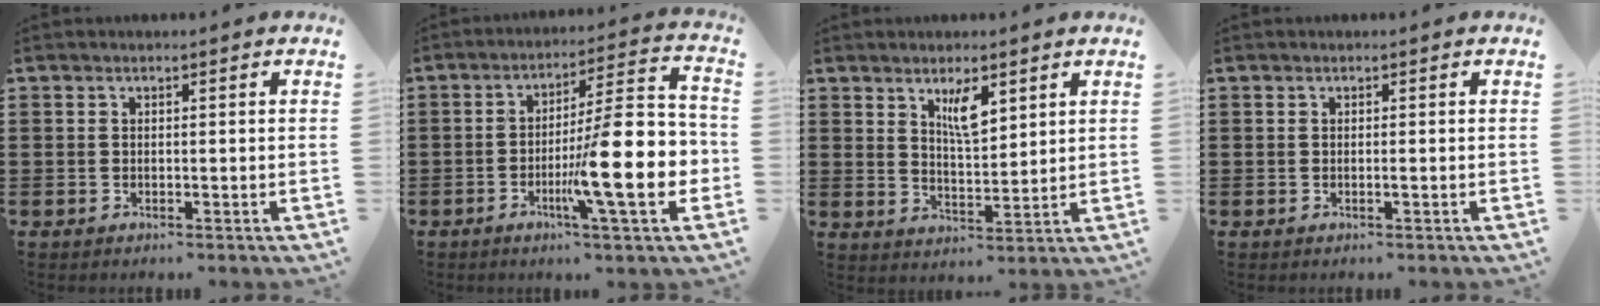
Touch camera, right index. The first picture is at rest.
{"total": 15.9, "force": [-3.9, 2.9, 15.2], "torque": [-0.229, -0.014, -0.064]}
{"total": 6.0, "force": [2.8, 1.7, 5.0], "torque": [-0.091, 0.000, 0.044]}
{"total": 0.0}